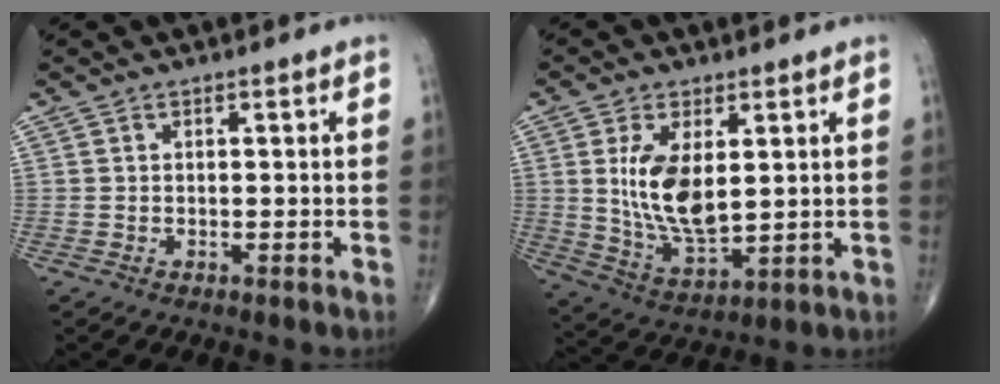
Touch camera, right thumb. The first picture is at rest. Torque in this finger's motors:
{"motor_torque": [0.96, 2.71, 0.69, -0.49, 0.48]}